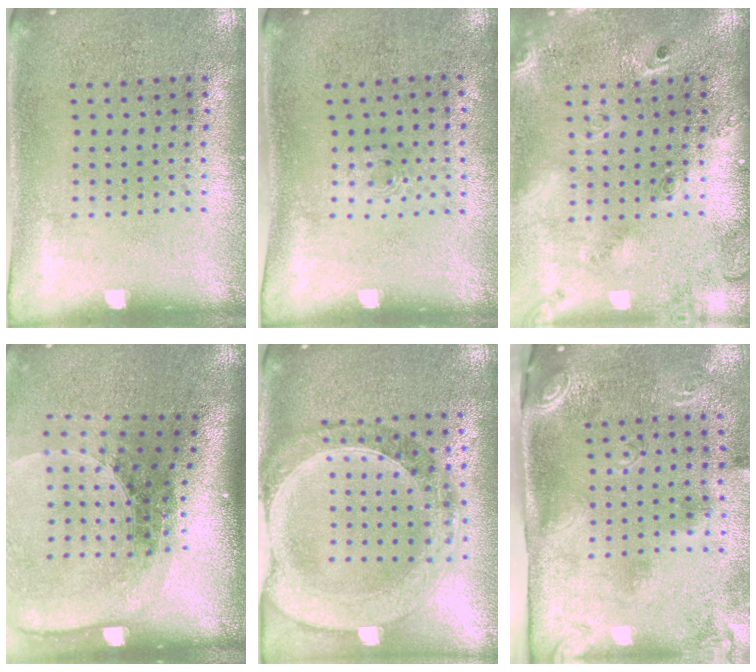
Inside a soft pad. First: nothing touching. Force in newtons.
{"total": 0.5, "press": 0.2, "slide": 0.5}
{"total": 2.4, "press": 1.7, "slide": 1.6}
{"total": 2.6, "press": 1.9, "slide": 1.8}
{"total": 1.5, "press": 1.4, "slide": 0.4}
{"total": 2.9, "press": 1.8, "slide": 2.3}